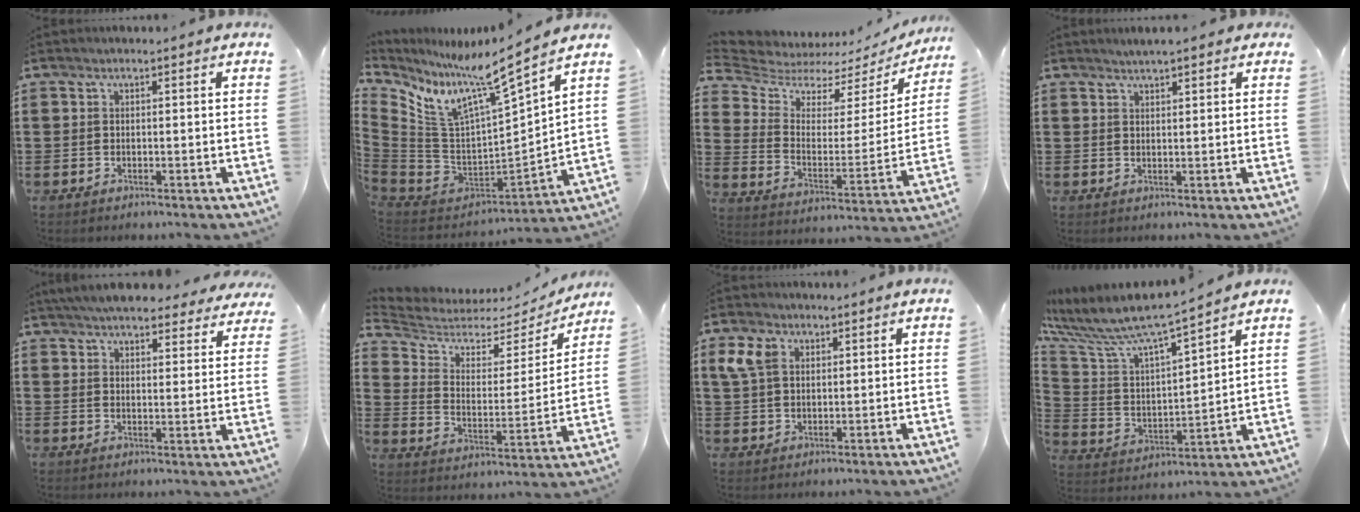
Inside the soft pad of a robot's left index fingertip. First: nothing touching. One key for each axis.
{"total": 8.5, "fx": 6.1, "fy": 0.7, "fz": 5.9, "tx": -0.142, "ty": -0.062, "tz": 0.092}
{"total": 5.3, "fx": 4.8, "fy": 2.0, "fz": 1.1, "tx": -0.057, "ty": -0.041, "tz": 0.079}
{"total": 1.8, "fx": 1.7, "fy": 0.3, "fz": 0.6, "tx": -0.016, "ty": 0.004, "tz": 0.031}
{"total": 6.2, "fx": 5.9, "fy": 0.6, "fz": 1.8, "tx": -0.050, "ty": -0.029, "tz": 0.107}
{"total": 4.7, "fx": 4.1, "fy": 2.0, "fz": 1.2, "tx": -0.054, "ty": -0.029, "tz": 0.064}
{"total": 4.5, "fx": 2.2, "fy": 2.9, "fz": 2.6, "tx": -0.065, "ty": 0.012, "tz": 0.040}
{"total": 7.5, "fx": 6.7, "fy": 0.6, "fz": 3.2, "tx": -0.097, "ty": -0.052, "tz": 0.108}